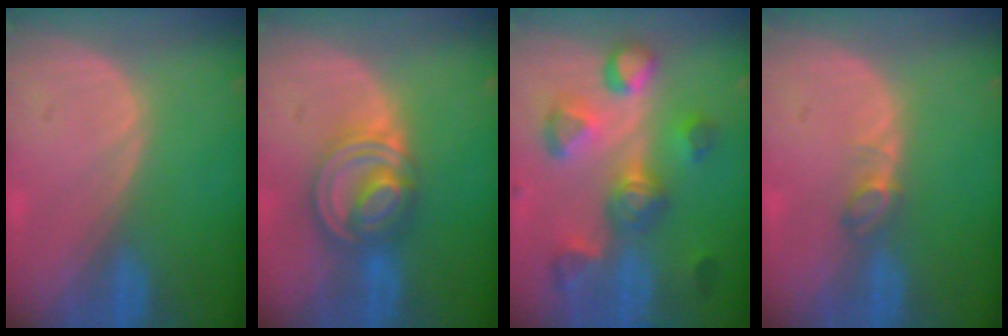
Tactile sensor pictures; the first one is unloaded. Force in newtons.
{"total": 8.2, "press": 7.0, "slide": 4.4}
{"total": 9.0, "press": 9.0, "slide": 0.6}
{"total": 2.1, "press": 2.1, "slide": 0.4}